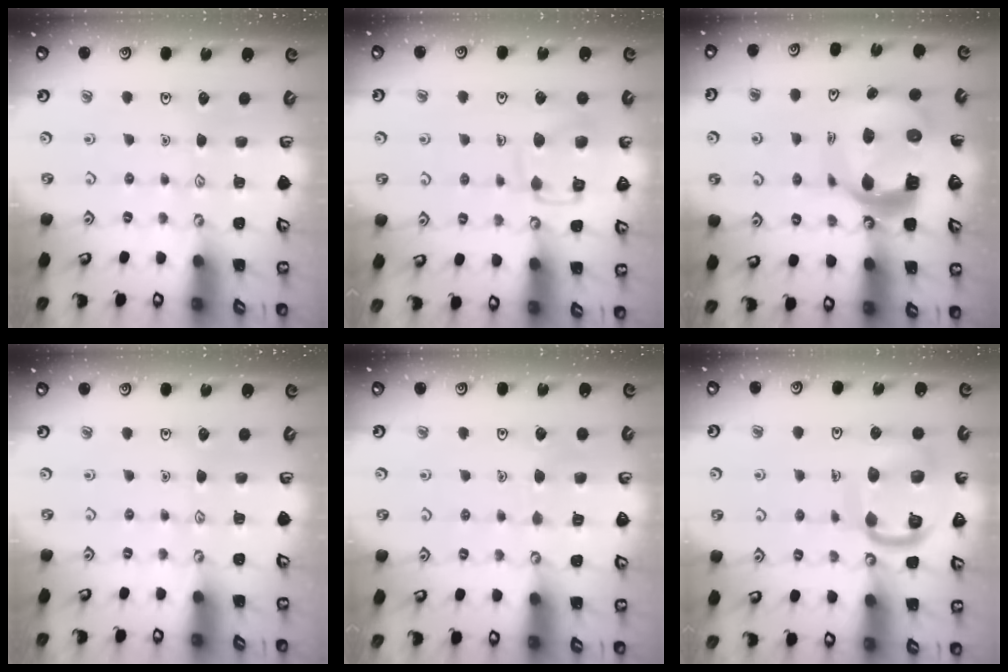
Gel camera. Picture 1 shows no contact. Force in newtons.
{"total": 11.8, "press": 11.7, "slide": 0.9}
{"total": 14.9, "press": 14.8, "slide": 1.8}
{"total": 0.0}
{"total": 5.8, "press": 5.8, "slide": 0.4}
{"total": 15.6, "press": 15.5, "slide": 1.6}